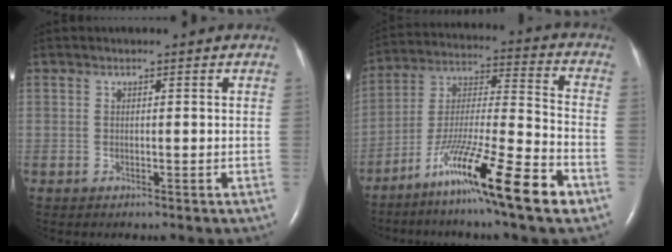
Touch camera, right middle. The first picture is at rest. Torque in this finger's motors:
{"motor_torque": [1.30, -0.84, 0.41, 0.15]}